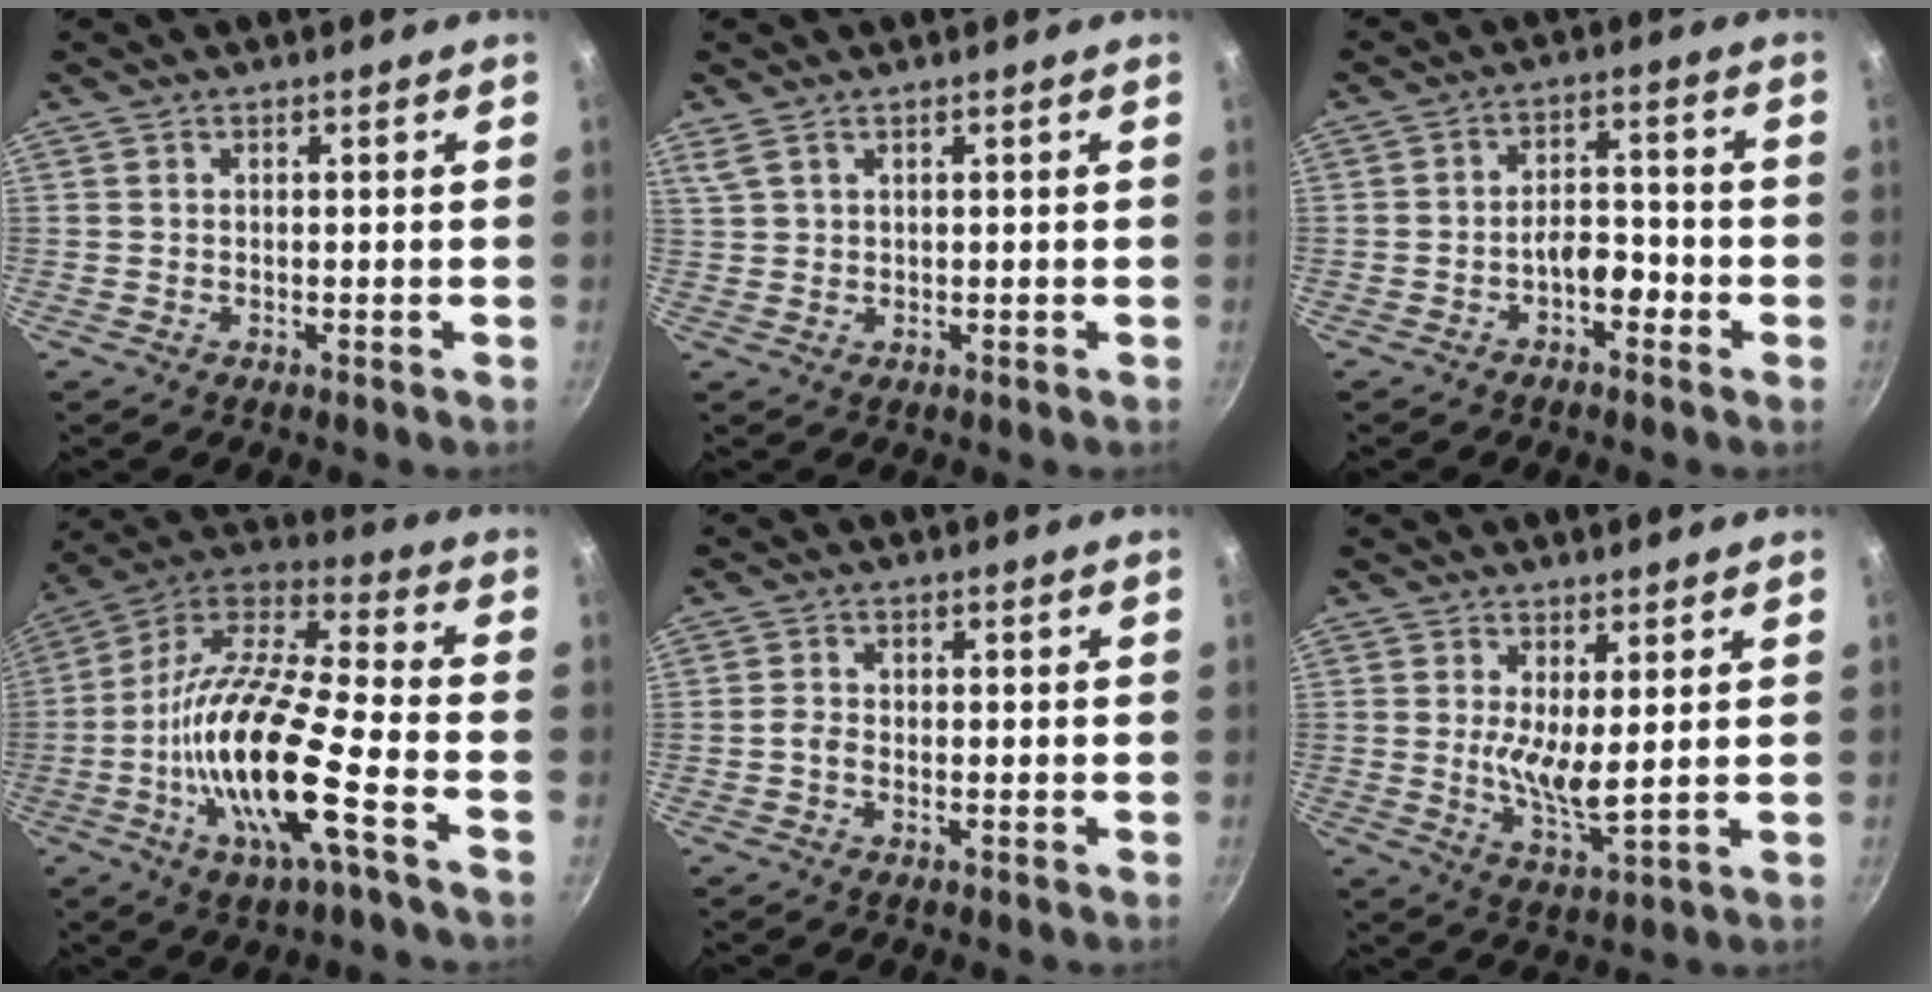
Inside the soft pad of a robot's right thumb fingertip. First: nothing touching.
{"total": 2.0, "force": [1.4, 0.8, 1.2], "torque": [-0.027, 0.002, 0.035]}
{"total": 5.8, "force": [-2.7, 3.0, 4.2], "torque": [-0.042, 0.034, -0.047]}
{"total": 20.7, "force": [-6.8, 4.7, 18.9], "torque": [-0.349, 0.033, -0.147]}
{"total": 1.7, "force": [-0.9, 1.0, 1.0], "torque": [-0.029, 0.010, -0.023]}
{"total": 6.3, "force": [1.4, 1.7, 5.9], "torque": [-0.109, -0.031, 0.029]}